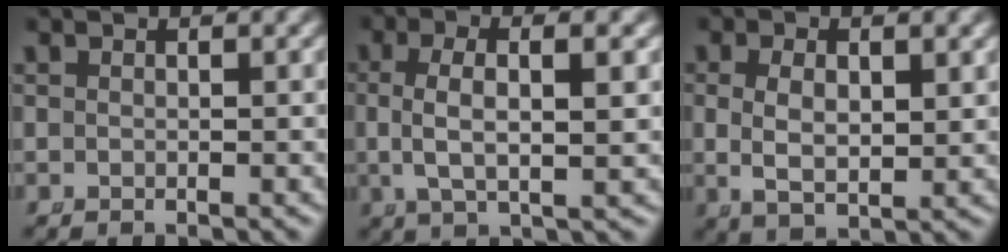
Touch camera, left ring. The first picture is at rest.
{"total": 4.8, "force": [0.9, 1.5, 4.5], "torque": [-0.092, -0.001, 0.023]}
{"total": 4.4, "force": [0.3, 2.6, 3.6], "torque": [-0.075, -0.014, 0.020]}